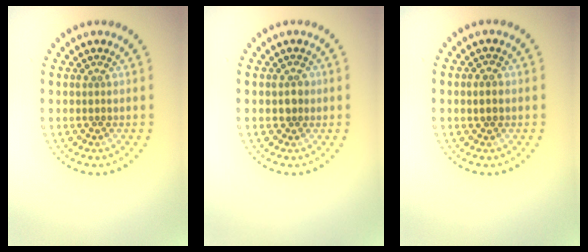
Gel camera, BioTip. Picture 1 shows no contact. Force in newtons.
{"total": 1.3, "press": 1.2, "slide": 0.6}
{"total": 1.0, "press": 0.9, "slide": 0.3}